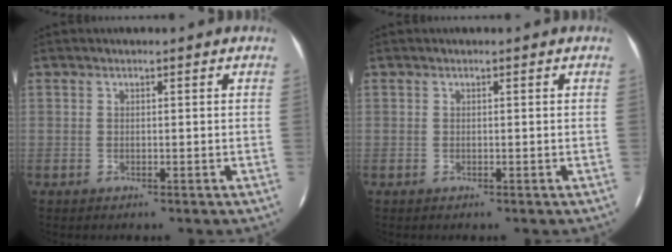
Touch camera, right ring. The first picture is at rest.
{"total": 0.0}